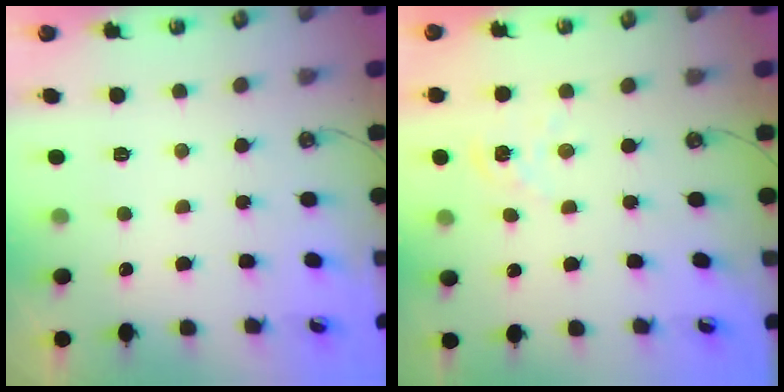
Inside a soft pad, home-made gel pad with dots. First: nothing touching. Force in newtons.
{"total": 1.3, "press": 1.3, "slide": 0.2}